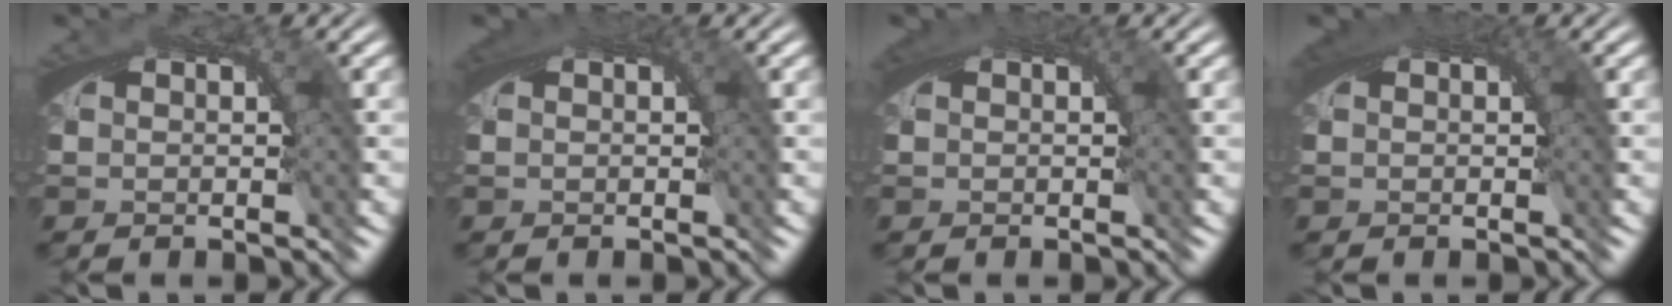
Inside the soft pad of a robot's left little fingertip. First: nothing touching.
{"total": 0.8, "force": [0.2, 0.5, 0.6], "torque": [-0.010, -0.005, 0.005]}
{"total": 0.9, "force": [0.2, 0.6, 0.6], "torque": [-0.011, -0.006, 0.006]}
{"total": 1.4, "force": [0.3, 0.9, 1.0], "torque": [-0.017, -0.006, 0.007]}